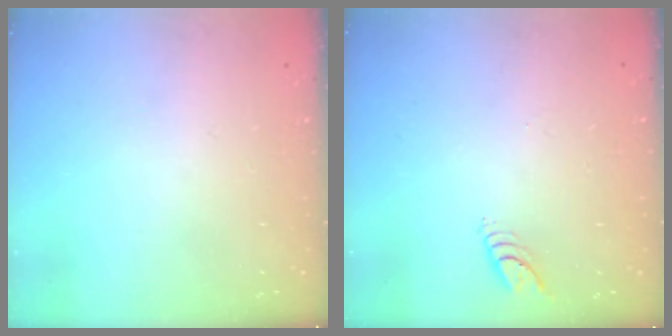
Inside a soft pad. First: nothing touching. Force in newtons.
{"total": 4.7, "press": 4.6, "slide": 0.4}